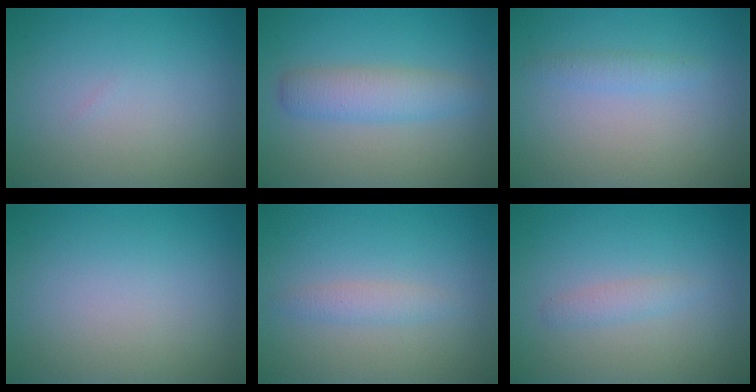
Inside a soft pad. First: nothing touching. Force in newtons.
{"total": 3.2, "press": 3.2, "slide": 0.1}
{"total": 1.1, "press": 1.1, "slide": 0.0}
{"total": 0.0}
{"total": 1.3, "press": 1.3, "slide": 0.1}
{"total": 1.1, "press": 1.1, "slide": 0.0}